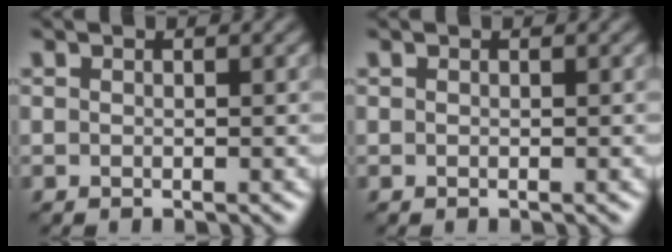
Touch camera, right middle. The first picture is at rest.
{"total": 0.0}